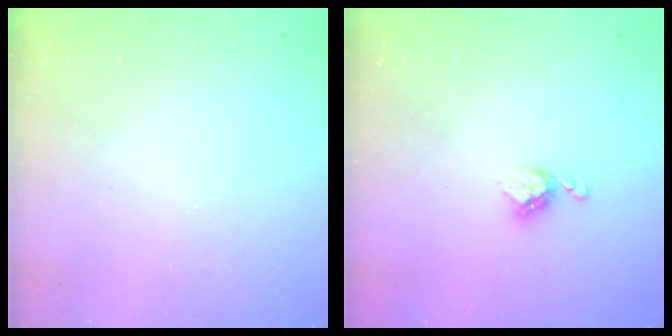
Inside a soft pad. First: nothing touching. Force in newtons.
{"total": 6.3, "press": 6.3, "slide": 0.5}